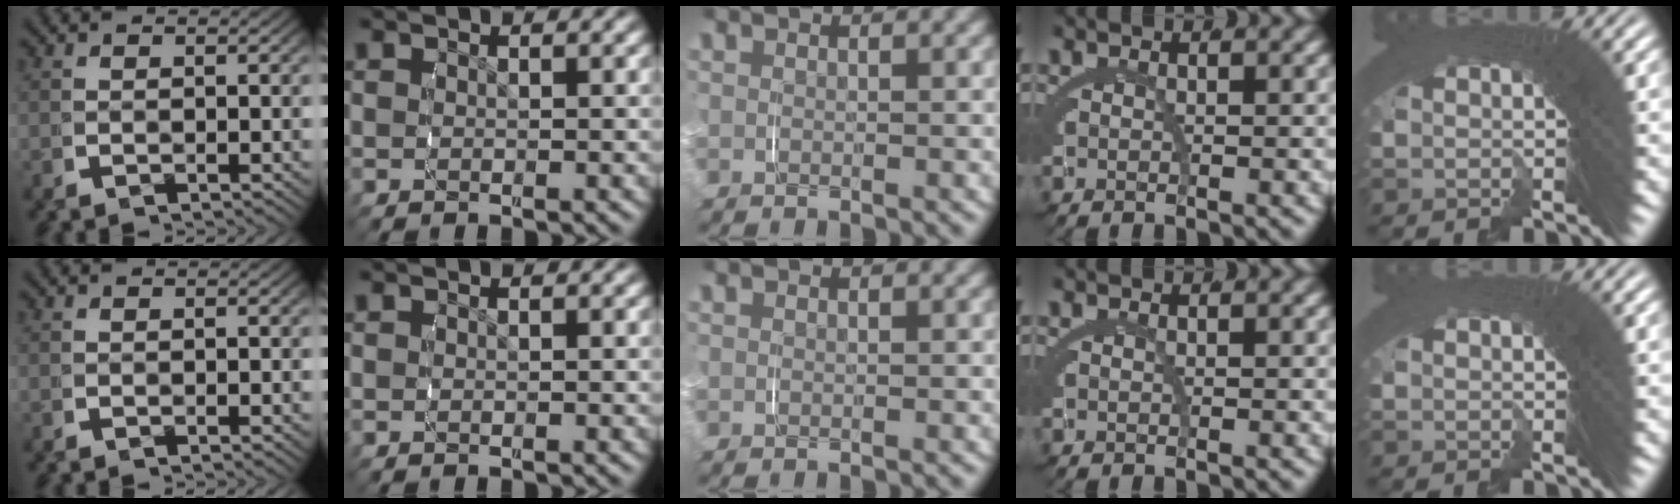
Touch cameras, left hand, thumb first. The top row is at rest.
{}